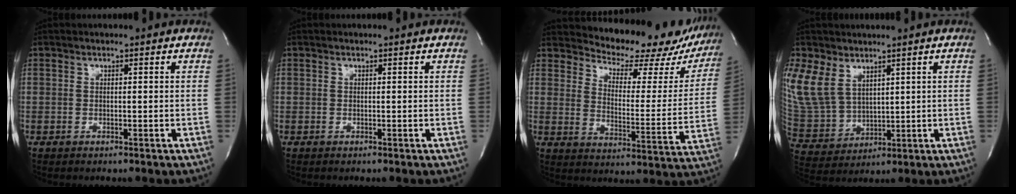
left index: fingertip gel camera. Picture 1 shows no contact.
{"total": 0.0}
{"total": 20.1, "force": [18.4, 6.2, 5.1], "torque": [-0.058, -0.061, 0.214]}
{"total": 13.1, "force": [7.0, 8.9, 6.5], "torque": [-0.188, 0.003, 0.162]}